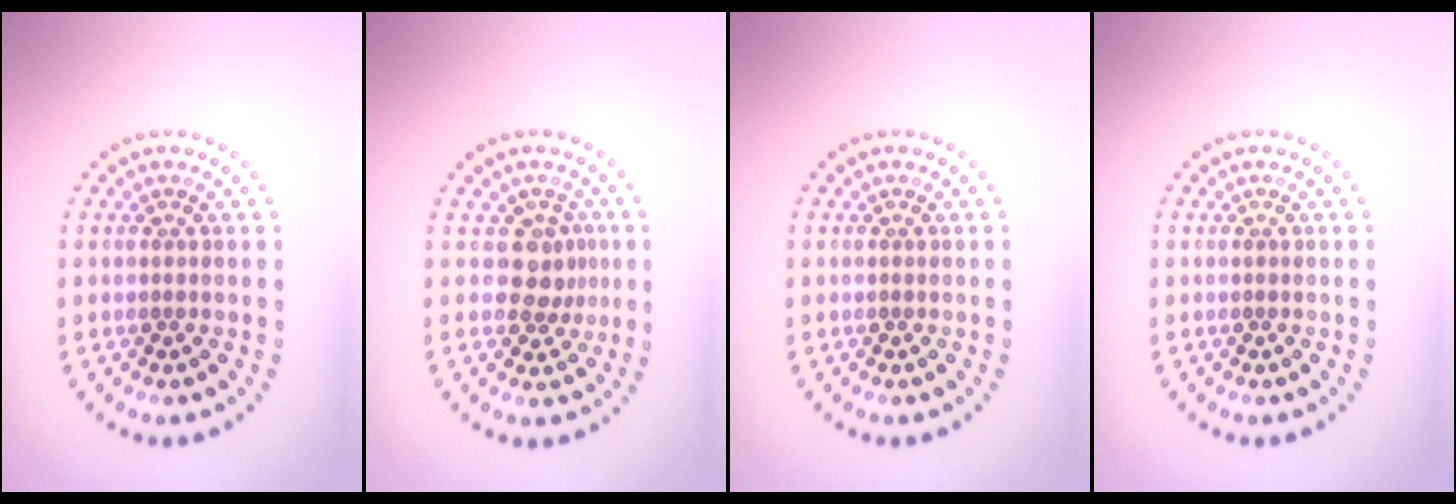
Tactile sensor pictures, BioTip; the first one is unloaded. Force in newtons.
{"total": 2.7, "press": 2.2, "slide": 1.5}
{"total": 0.0}
{"total": 0.0}